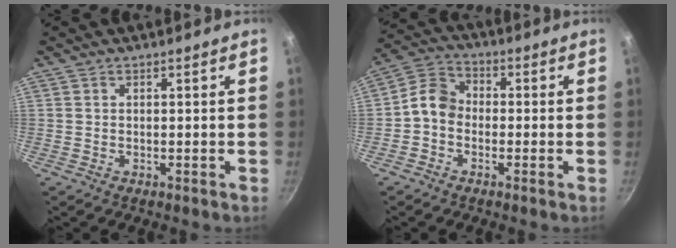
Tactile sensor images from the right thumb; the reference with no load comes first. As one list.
[{"total": 6.5, "force": [-1.5, 5.2, 3.6], "torque": [-0.050, 0.027, -0.050]}]